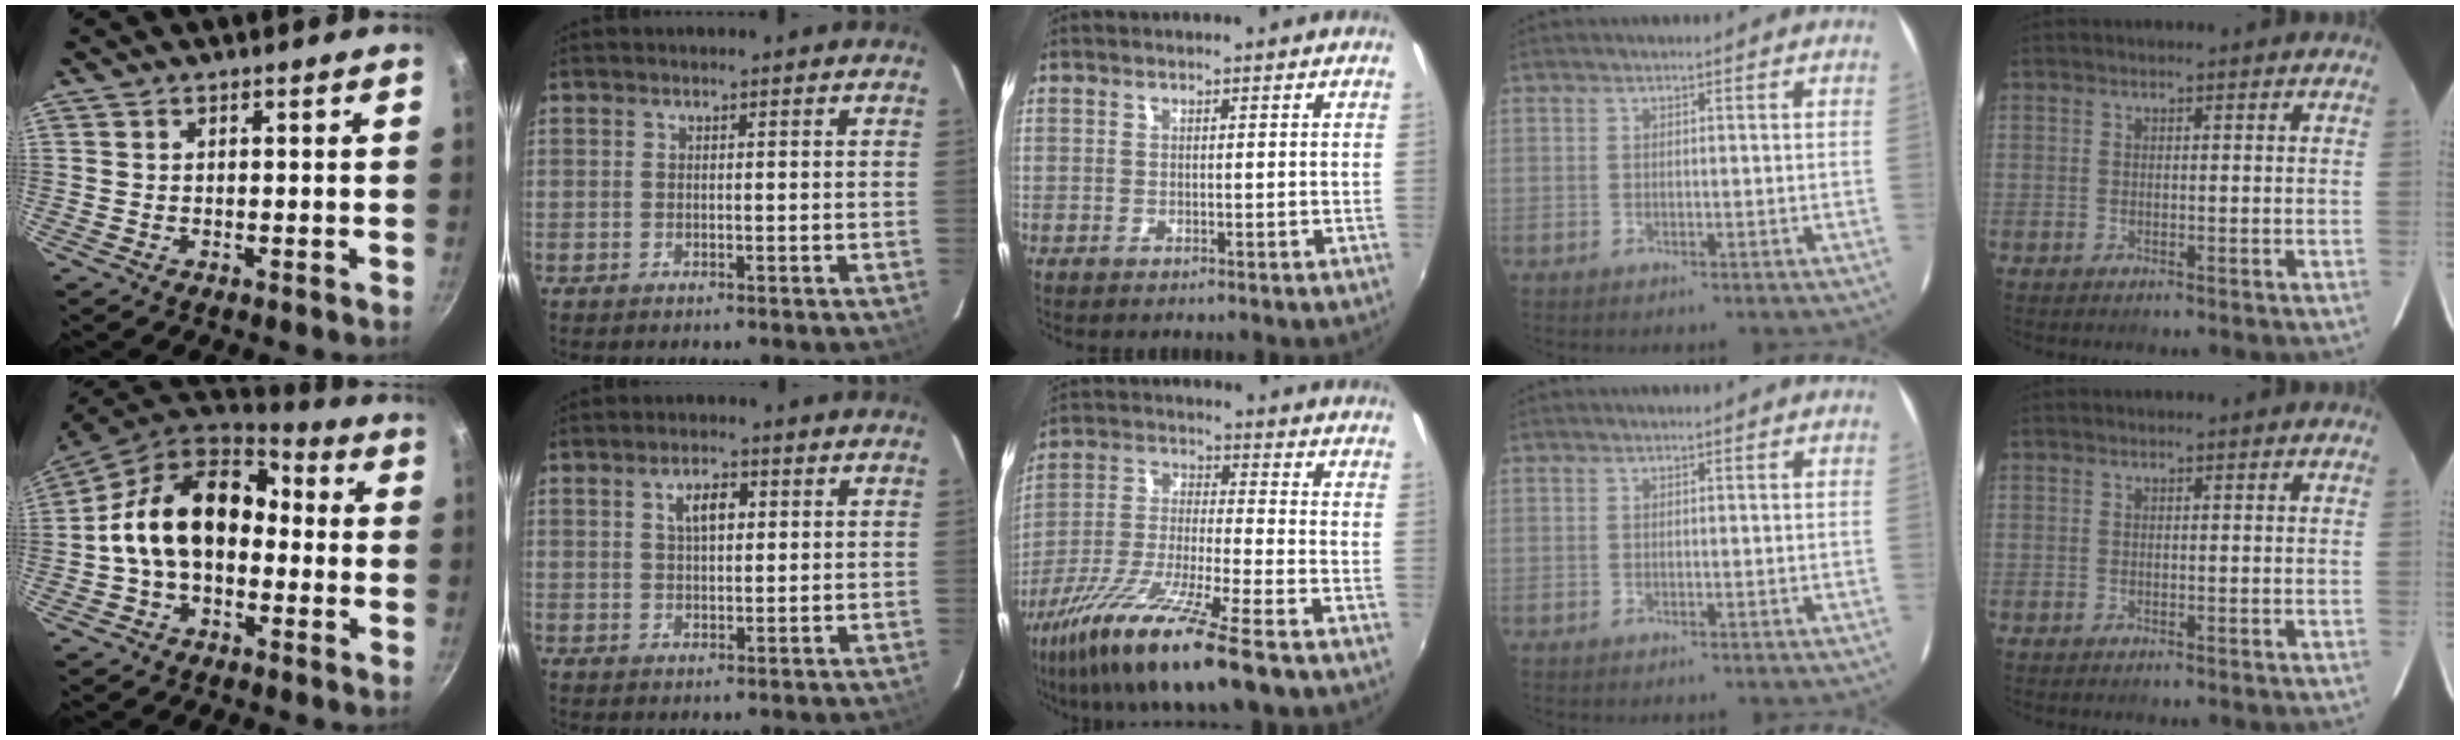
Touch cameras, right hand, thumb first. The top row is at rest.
{"thumb": {"total": 16.2, "force": [-0.4, 11.1, 11.7], "torque": [-0.170, 0.047, -0.026]}, "index": {"total": 4.2, "force": [1.4, 2.1, 3.4], "torque": [-0.059, 0.011, 0.027]}, "middle": {"total": 17.7, "force": [-11.7, 1.5, 13.2], "torque": [-0.264, -0.040, -0.214]}}